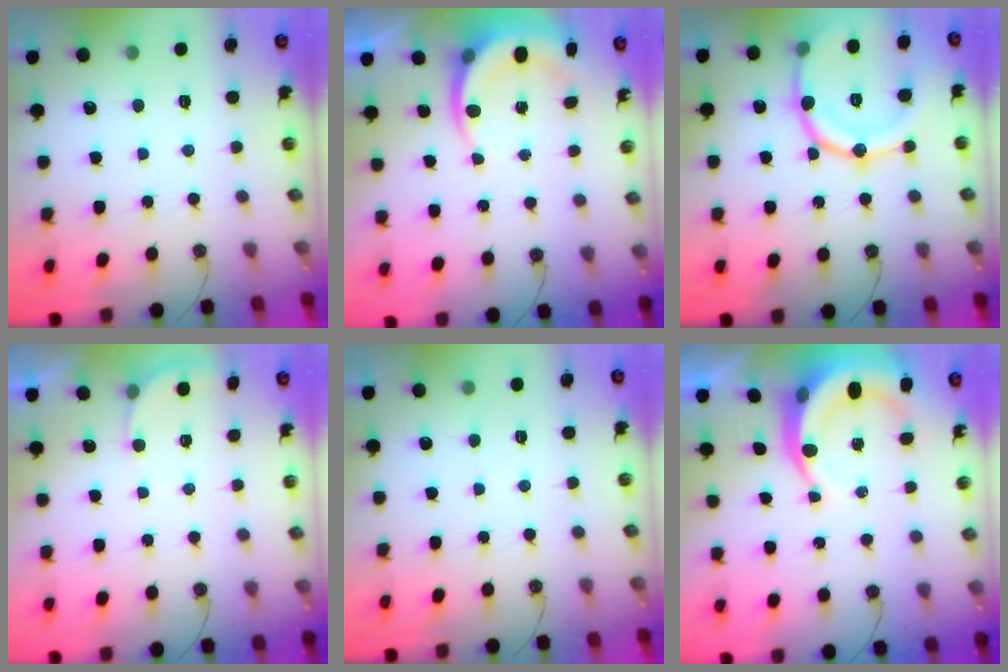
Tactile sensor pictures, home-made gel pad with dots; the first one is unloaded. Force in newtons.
{"total": 6.8, "press": 6.7, "slide": 1.3}
{"total": 19.1, "press": 19.1, "slide": 1.6}
{"total": 2.5, "press": 2.5, "slide": 0.2}
{"total": 1.9, "press": 1.9, "slide": 0.2}
{"total": 9.2, "press": 9.1, "slide": 1.4}